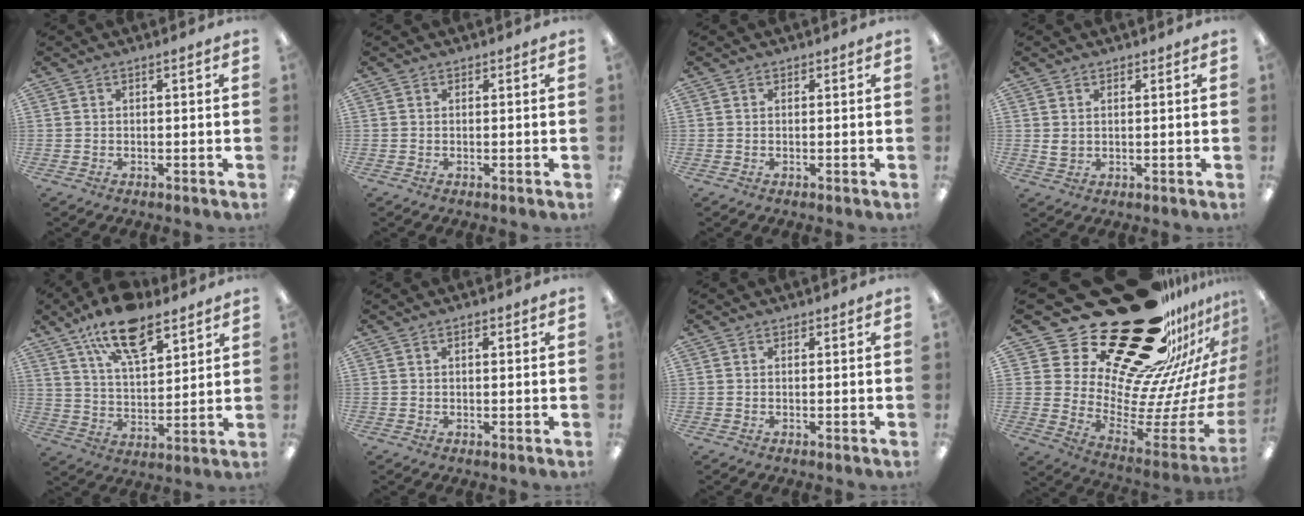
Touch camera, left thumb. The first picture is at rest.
{"total": 0.0}
{"total": 0.0}
{"total": 2.2, "force": [1.1, 1.8, 0.8], "torque": [-0.009, -0.001, 0.018]}
{"total": 15.7, "force": [10.5, 6.7, 9.6], "torque": [-0.158, -0.046, 0.181]}
{"total": 1.1, "force": [0.4, 0.6, 0.8], "torque": [-0.008, 0.000, 0.005]}
{"total": 0.0}
{"total": 38.8, "force": [26.6, 17.1, 22.4], "torque": [-0.296, -0.227, 0.522]}